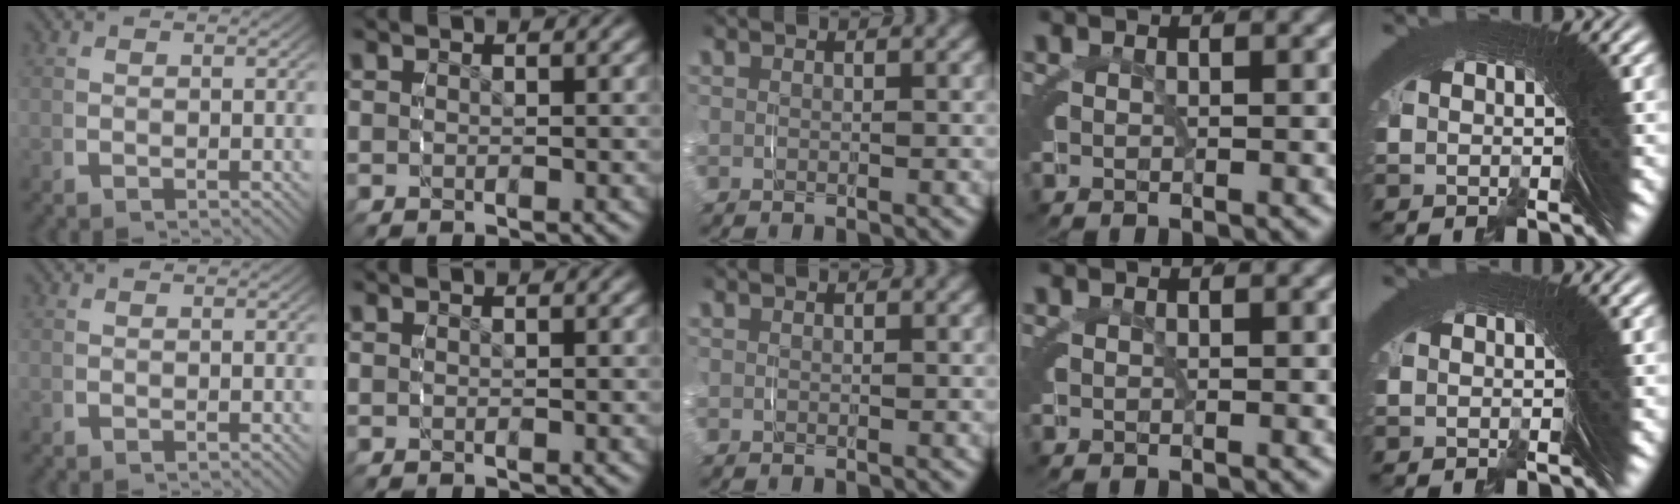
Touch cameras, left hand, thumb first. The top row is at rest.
{}